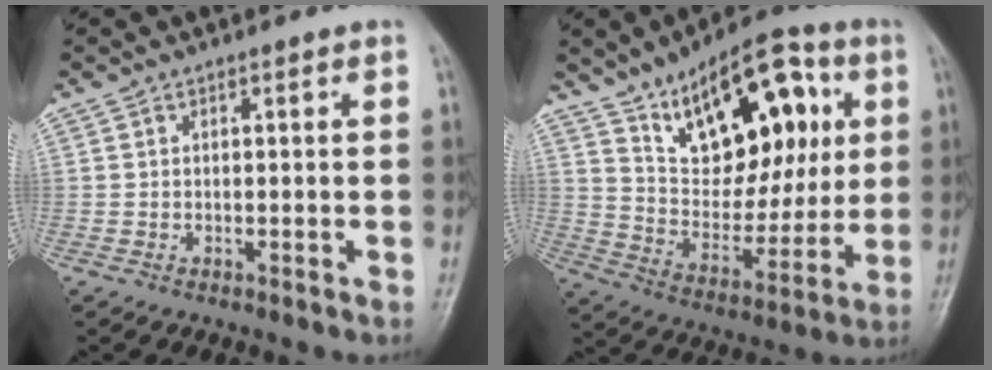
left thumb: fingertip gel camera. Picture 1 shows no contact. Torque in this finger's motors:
{"motor_torque": [0.57, 0.87, 1.28, -1.49, 0.30]}